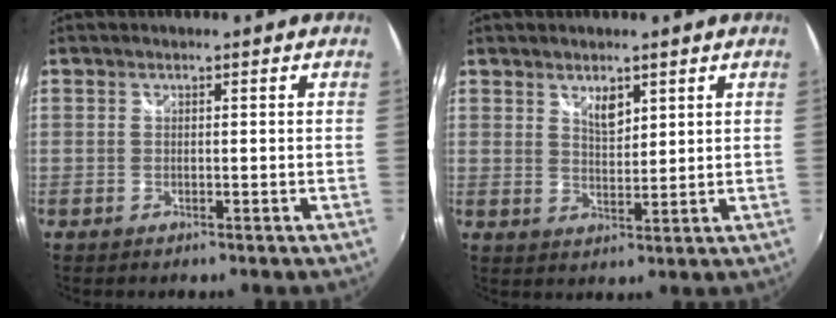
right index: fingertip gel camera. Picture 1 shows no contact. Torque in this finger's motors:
{"motor_torque": [0.01, 0.04, 0.03, 0.03]}